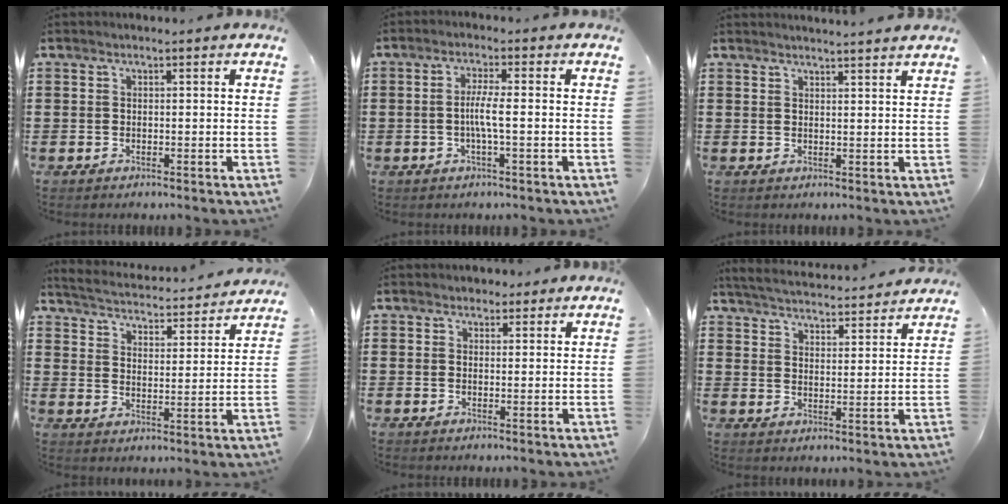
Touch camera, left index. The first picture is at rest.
{"total": 4.1, "force": [-0.7, 0.1, 4.1], "torque": [-0.080, -0.006, -0.017]}
{"total": 2.2, "force": [2.1, -0.5, 0.2], "torque": [-0.009, -0.006, 0.041]}
{"total": 3.3, "force": [3.2, -0.2, 0.1], "torque": [-0.026, -0.033, 0.047]}
{"total": 1.7, "force": [1.3, 1.1, 0.3], "torque": [-0.001, 0.004, 0.023]}
{"total": 4.3, "force": [4.2, -0.3, 0.5], "torque": [-0.031, -0.032, 0.069]}